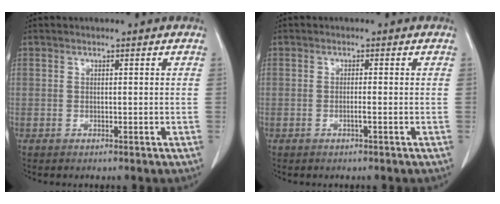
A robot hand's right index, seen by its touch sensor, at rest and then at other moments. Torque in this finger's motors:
{"motor_torque": [-0.14, 0.05, 0.04, 0.00]}